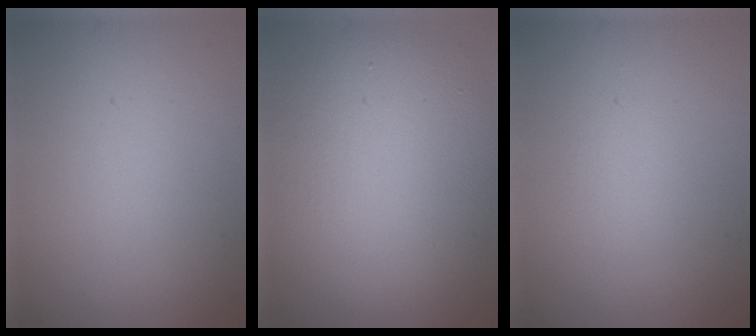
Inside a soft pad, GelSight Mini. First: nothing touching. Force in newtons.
{"total": 10.8, "press": 10.7, "slide": 0.6}
{"total": 0.6, "press": 0.6, "slide": 0.1}